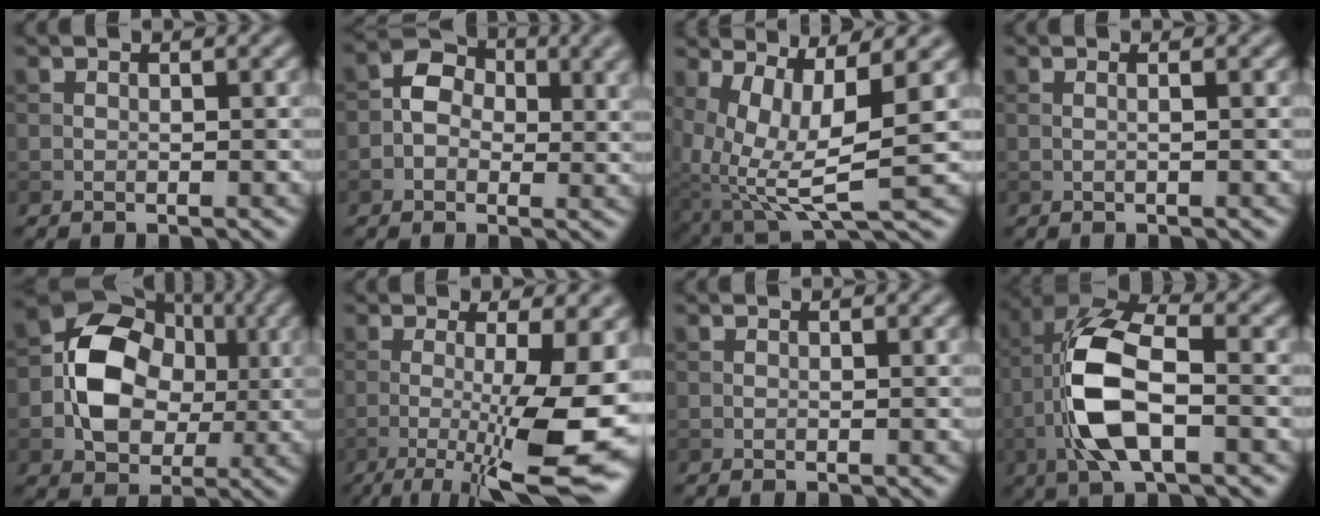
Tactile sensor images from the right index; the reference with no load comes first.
{"total": 4.5, "force": [0.1, 3.3, 3.0], "torque": [-0.038, 0.003, -0.007]}
{"total": 8.8, "force": [0.9, 3.7, 7.9], "torque": [-0.170, -0.025, 0.032]}
{"total": 1.1, "force": [0.2, 0.4, 1.0], "torque": [-0.010, -0.004, -0.007]}
{"total": 8.6, "force": [-0.5, 6.8, 5.3], "torque": [-0.080, 0.006, -0.014]}
{"total": 12.0, "force": [-2.6, 2.7, 11.5], "torque": [-0.168, -0.019, -0.033]}
{"total": 0.0}
{"total": 8.9, "force": [-2.2, 3.8, 7.7], "torque": [-0.168, 0.011, -0.044]}